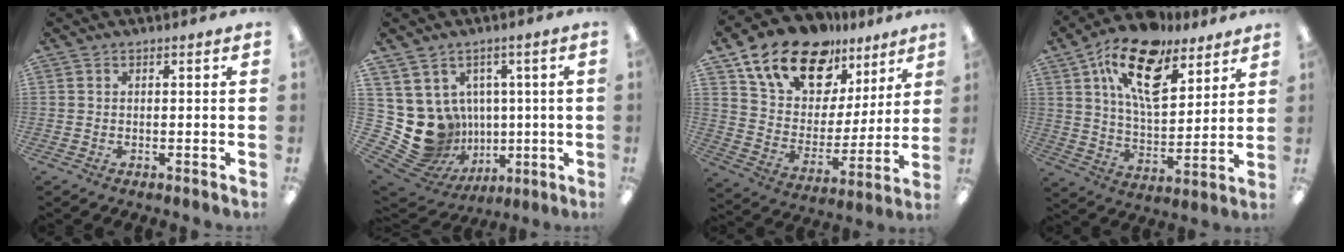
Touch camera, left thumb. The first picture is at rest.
{"total": 13.9, "force": [-1.1, 13.0, 4.7], "torque": [-0.126, -0.027, 0.014]}
{"total": 18.1, "force": [13.3, 10.0, 7.3], "torque": [-0.145, -0.079, 0.242]}
{"total": 18.9, "force": [11.5, 9.0, 12.0], "torque": [-0.198, -0.052, 0.201]}